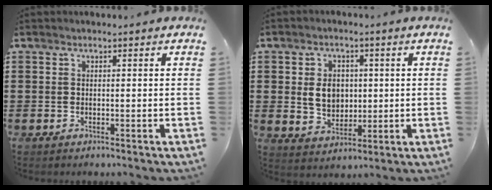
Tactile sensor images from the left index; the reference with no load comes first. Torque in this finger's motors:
{"motor_torque": [1.10, 0.26, 0.33, 0.07]}